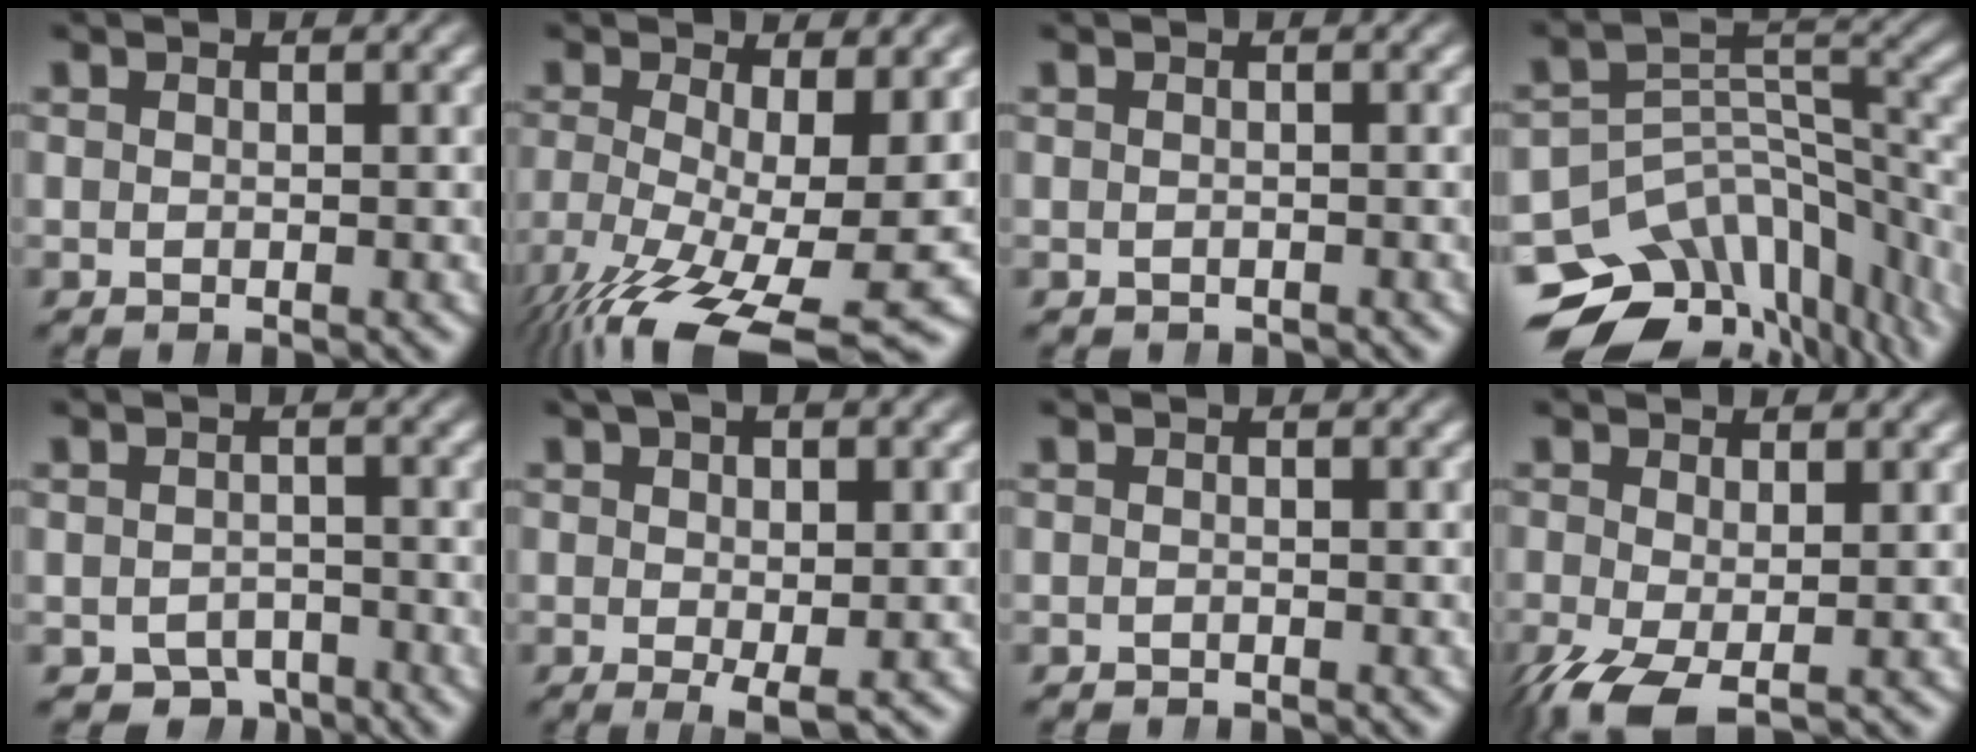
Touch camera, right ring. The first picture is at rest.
{"total": 9.5, "force": [-4.9, 4.1, 7.0], "torque": [-0.141, -0.066, -0.043]}
{"total": 0.7, "force": [-0.7, 0.2, -0.1], "torque": [-0.005, -0.010, -0.005]}
{"total": 13.1, "force": [-7.3, 8.3, 7.0], "torque": [-0.106, -0.050, -0.101]}
{"total": 4.4, "force": [-3.5, 2.5, 0.8], "torque": [0.000, -0.018, -0.054]}
{"total": 3.3, "force": [0.2, 1.0, 3.2], "torque": [-0.054, -0.005, 0.008]}
{"total": 0.7, "force": [-0.6, -0.2, -0.2], "torque": [-0.002, -0.009, -0.006]}
{"total": 4.2, "force": [-2.3, 2.2, 2.8], "torque": [-0.071, -0.042, -0.016]}